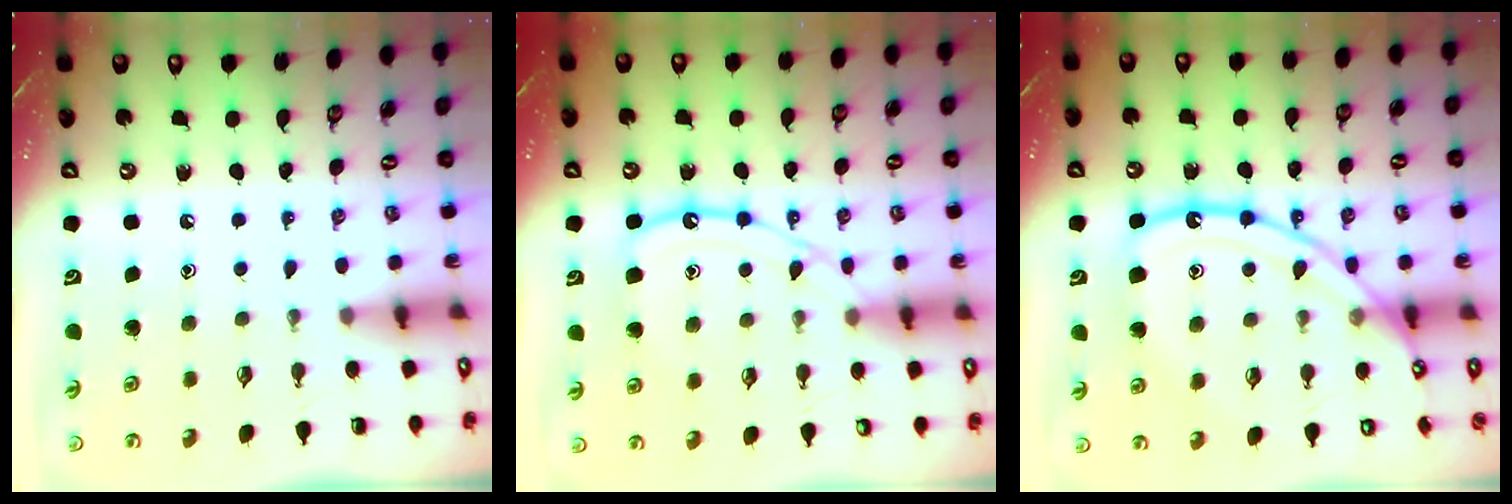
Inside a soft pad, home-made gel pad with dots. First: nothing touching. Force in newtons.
{"total": 14.4, "press": 14.3, "slide": 1.2}
{"total": 17.4, "press": 17.4, "slide": 1.5}